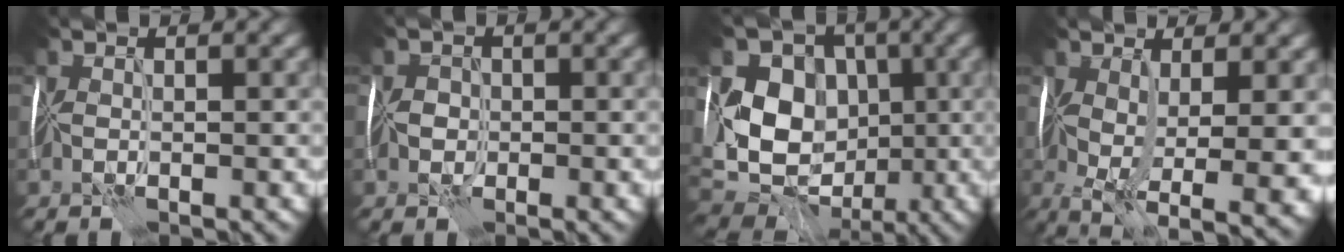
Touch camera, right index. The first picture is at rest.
{"total": 1.4, "force": [-0.2, 1.3, 0.5], "torque": [-0.009, 0.000, -0.007]}
{"total": 12.3, "force": [0.1, 10.0, 7.3], "torque": [-0.116, 0.004, -0.015]}
{"total": 10.5, "force": [-1.7, 4.0, 9.6], "torque": [-0.166, -0.036, 0.001]}